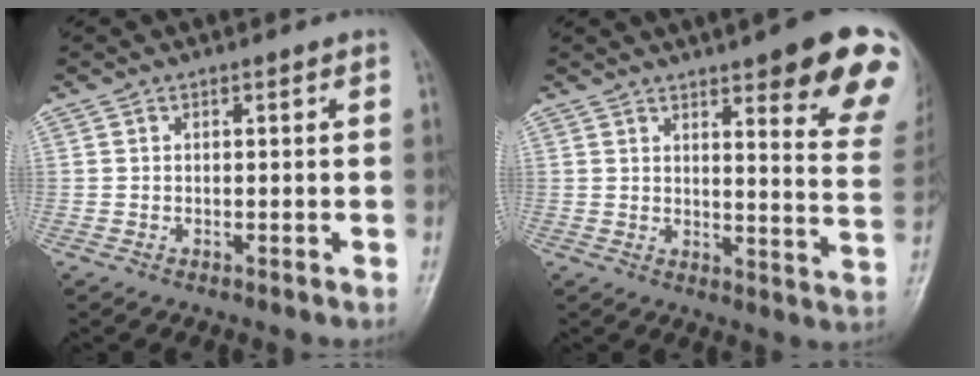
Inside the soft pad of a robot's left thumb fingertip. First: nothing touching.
{"total": 18.4, "force": [10.9, 3.6, 14.4], "torque": [-0.156, -0.051, 0.126]}